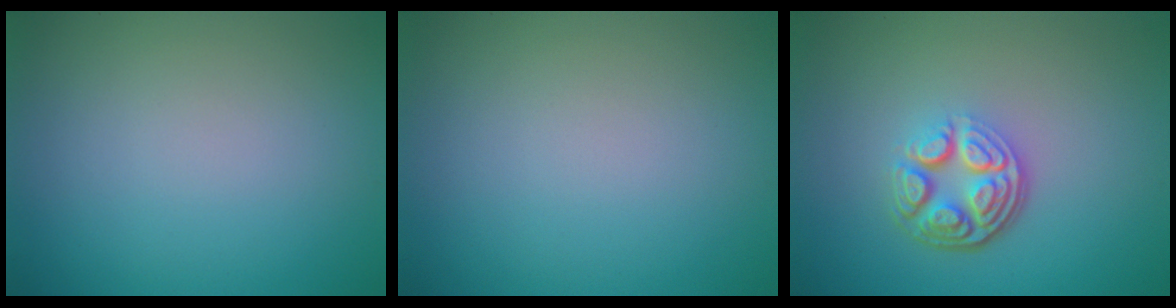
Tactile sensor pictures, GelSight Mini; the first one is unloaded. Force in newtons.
{"total": 0.0}
{"total": 5.0, "press": 3.5, "slide": 3.5}